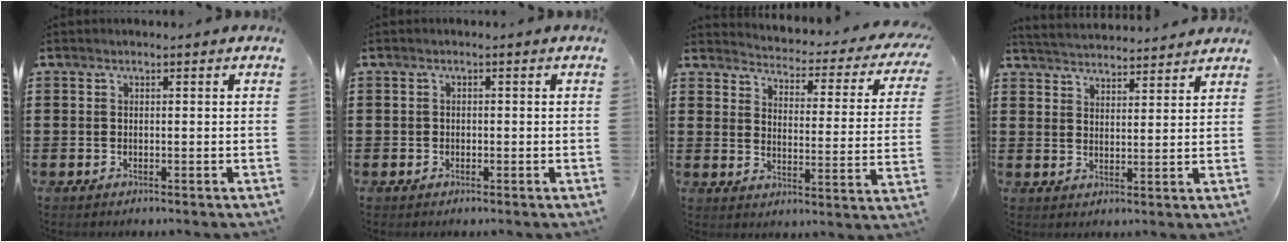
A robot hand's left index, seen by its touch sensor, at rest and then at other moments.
{"total": 0.7, "force": [-0.2, 0.6, 0.2], "torque": [-0.005, 0.003, -0.004]}
{"total": 2.6, "force": [2.5, 0.1, 0.7], "torque": [-0.027, -0.034, 0.032]}
{"total": 3.7, "force": [3.7, -0.1, 0.0], "torque": [-0.014, -0.019, 0.065]}